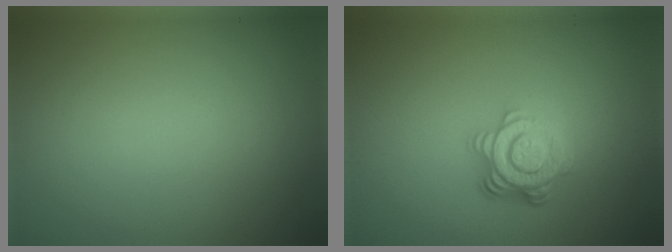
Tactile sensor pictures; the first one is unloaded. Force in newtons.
{"total": 4.7, "press": 3.4, "slide": 3.3}